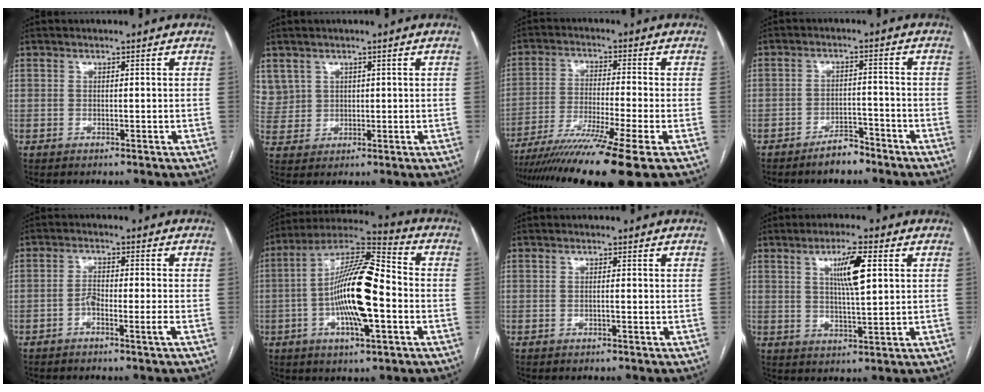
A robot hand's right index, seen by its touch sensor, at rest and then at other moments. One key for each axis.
{"total": 6.1, "fx": 3.1, "fy": 5.2, "fz": 0.4, "tx": -0.013, "ty": 0.012, "tz": 0.072}
{"total": 15.0, "fx": -10.9, "fy": -1.8, "fz": 10.2, "tx": -0.173, "ty": -0.041, "tz": -0.181}
{"total": 4.3, "fx": -3.7, "fy": 1.4, "fz": 1.9, "tx": -0.032, "ty": 0.003, "tz": -0.060}
{"total": 3.4, "fx": -1.7, "fy": 0.0, "fz": 3.0, "tx": -0.057, "ty": 0.005, "tz": -0.033}
{"total": 16.7, "fx": -2.5, "fy": 3.5, "fz": 16.1, "tx": -0.298, "ty": 0.013, "tz": -0.047}
{"total": 0.7, "fx": -0.1, "fy": 0.0, "fz": 0.6, "tx": -0.011, "ty": 0.000, "tz": -0.002}
{"total": 6.9, "fx": 2.3, "fy": 0.7, "fz": 6.4, "tx": -0.116, "ty": 0.002, "tz": 0.041}